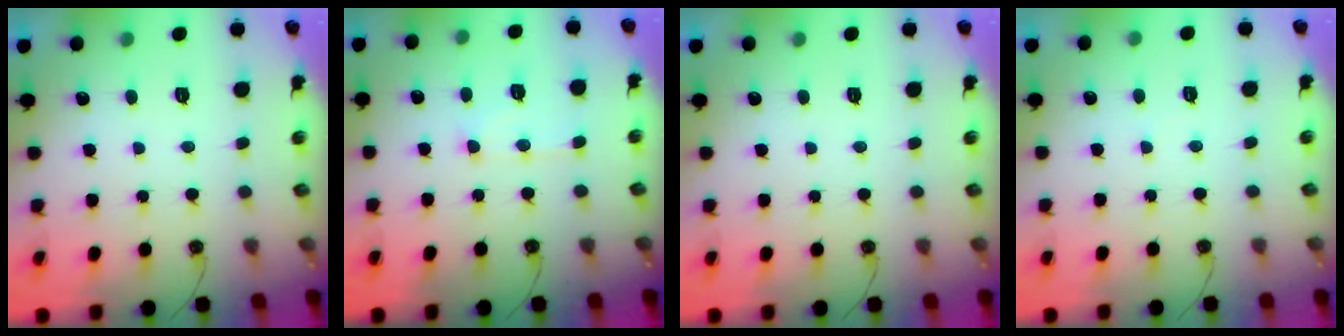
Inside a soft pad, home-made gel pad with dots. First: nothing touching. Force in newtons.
{"total": 7.1, "press": 7.1, "slide": 0.6}
{"total": 0.0}
{"total": 2.8, "press": 2.7, "slide": 0.4}